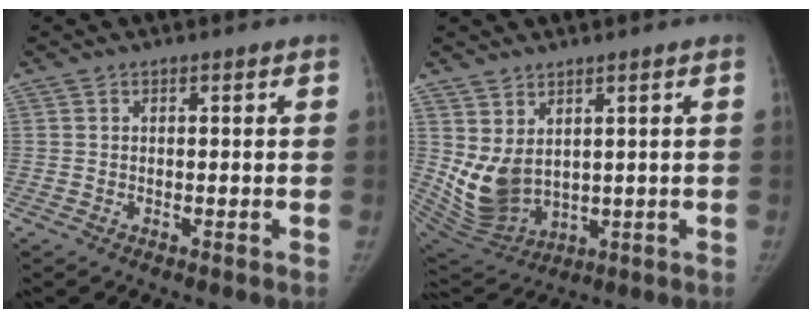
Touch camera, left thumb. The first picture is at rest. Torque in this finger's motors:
{"motor_torque": [1.13, 1.24, 0.64, -0.93, 0.32]}